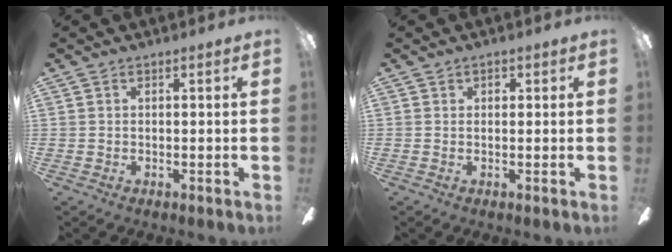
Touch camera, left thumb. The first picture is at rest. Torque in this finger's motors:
{"motor_torque": [0.17, 0.06, 0.68, -0.14, 0.02]}